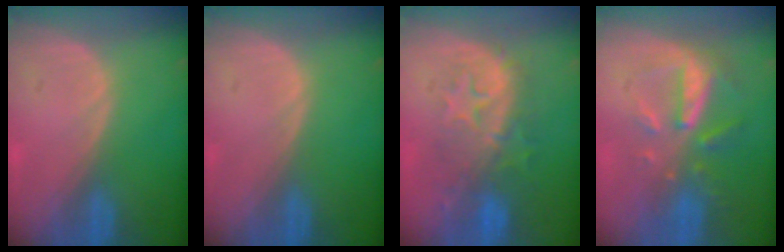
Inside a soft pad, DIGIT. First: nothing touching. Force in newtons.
{"total": 0.0}
{"total": 8.8, "press": 8.6, "slide": 1.8}
{"total": 8.1, "press": 7.3, "slide": 3.4}